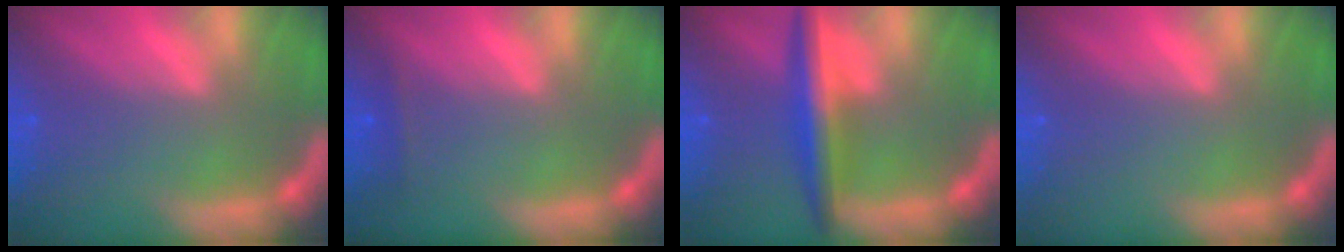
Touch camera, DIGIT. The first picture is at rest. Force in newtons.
{"total": 0.9}
{"total": 5.0}
{"total": 0.0}